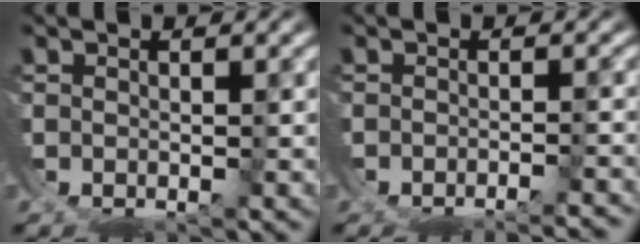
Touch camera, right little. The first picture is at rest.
{"total": 3.2, "force": [-2.9, 0.9, 1.2], "torque": [-0.013, -0.003, -0.042]}